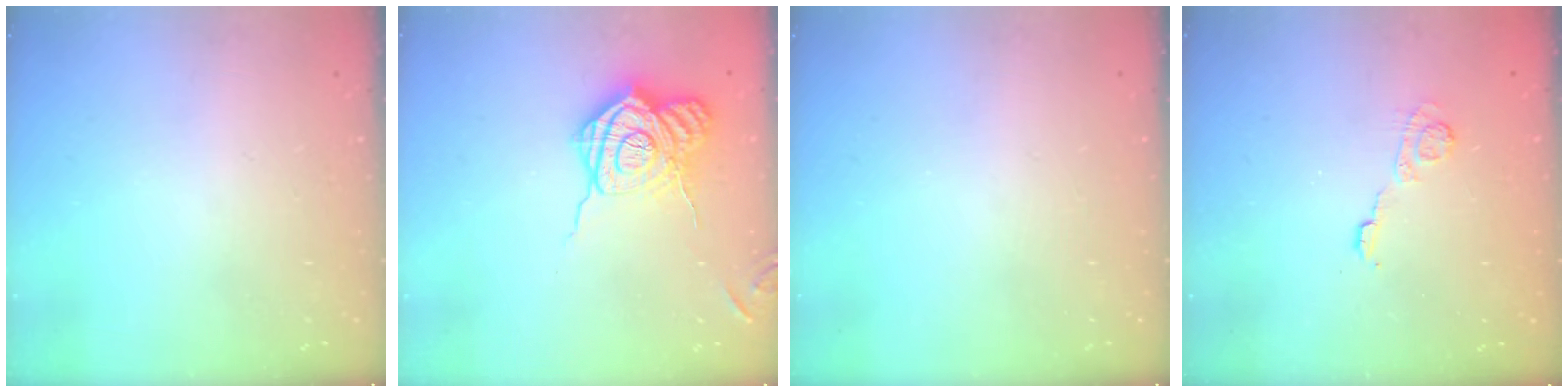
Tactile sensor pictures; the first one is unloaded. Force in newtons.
{"total": 18.3, "press": 18.2, "slide": 1.3}
{"total": 0.0}
{"total": 4.1, "press": 4.1, "slide": 0.7}